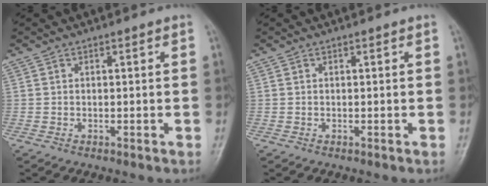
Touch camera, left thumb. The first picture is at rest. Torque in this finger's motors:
{"motor_torque": [-0.02, 0.02, -0.01, -0.01, 0.00]}